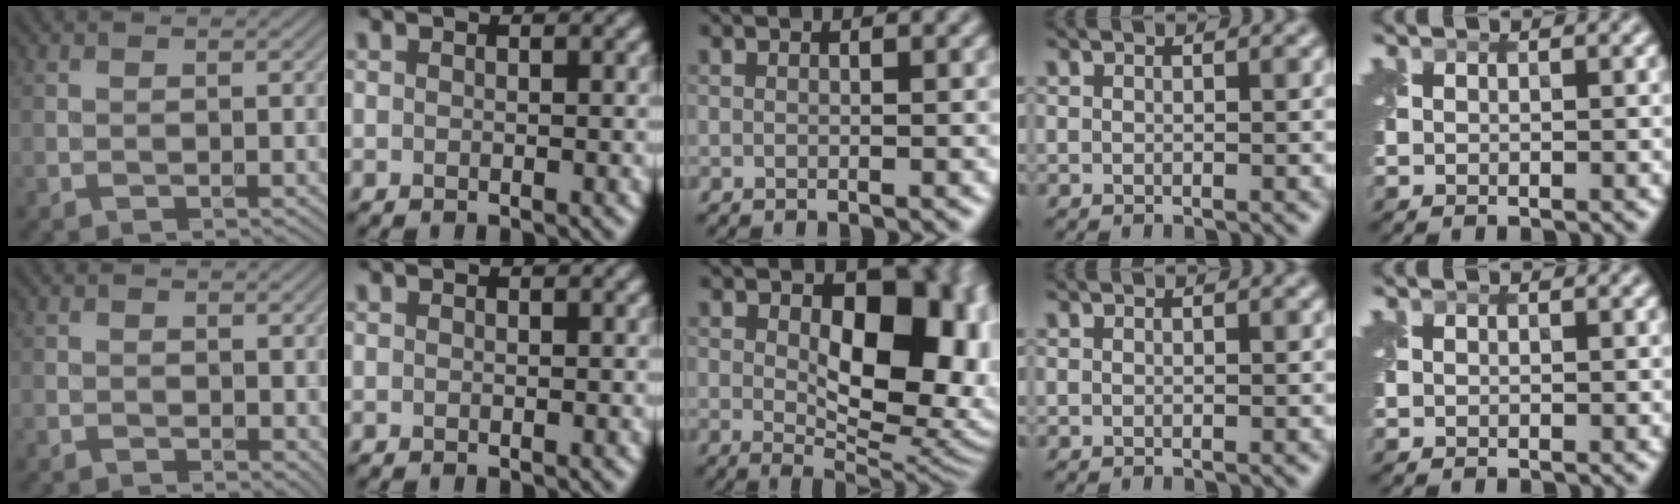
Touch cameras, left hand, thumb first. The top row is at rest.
{"thumb": {"total": 1.2, "force": [0.2, 0.8, 0.8], "torque": [-0.009, -0.004, 0.006]}, "middle": {"total": 12.0, "force": [1.6, 6.9, 9.6], "torque": [-0.113, -0.008, 0.031]}}